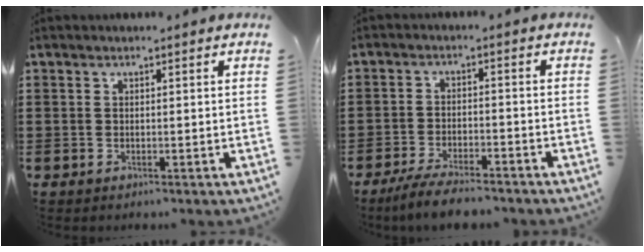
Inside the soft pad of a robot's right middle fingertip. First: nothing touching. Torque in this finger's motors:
{"motor_torque": [1.50, -0.64, 0.11, 0.11]}